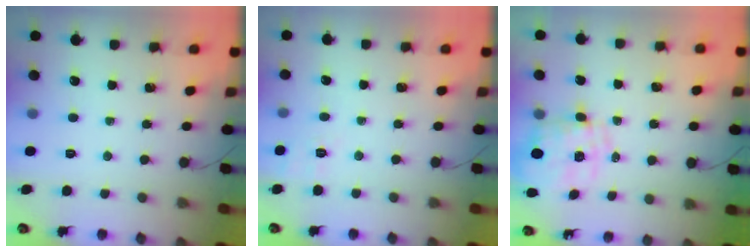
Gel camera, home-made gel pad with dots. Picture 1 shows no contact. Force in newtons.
{"total": 2.1, "press": 0.8, "slide": 2.0}
{"total": 2.2, "press": 1.8, "slide": 1.3}